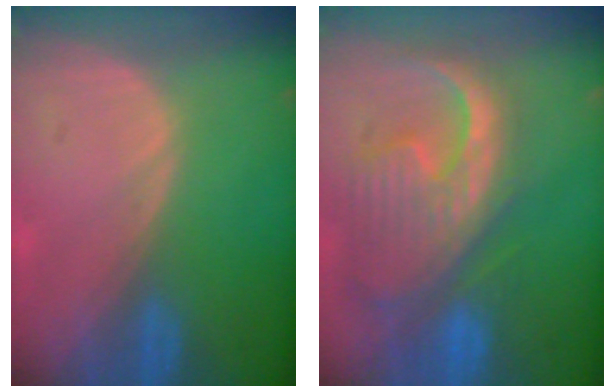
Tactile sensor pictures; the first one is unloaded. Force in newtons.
{"total": 13.0, "press": 11.1, "slide": 6.7}